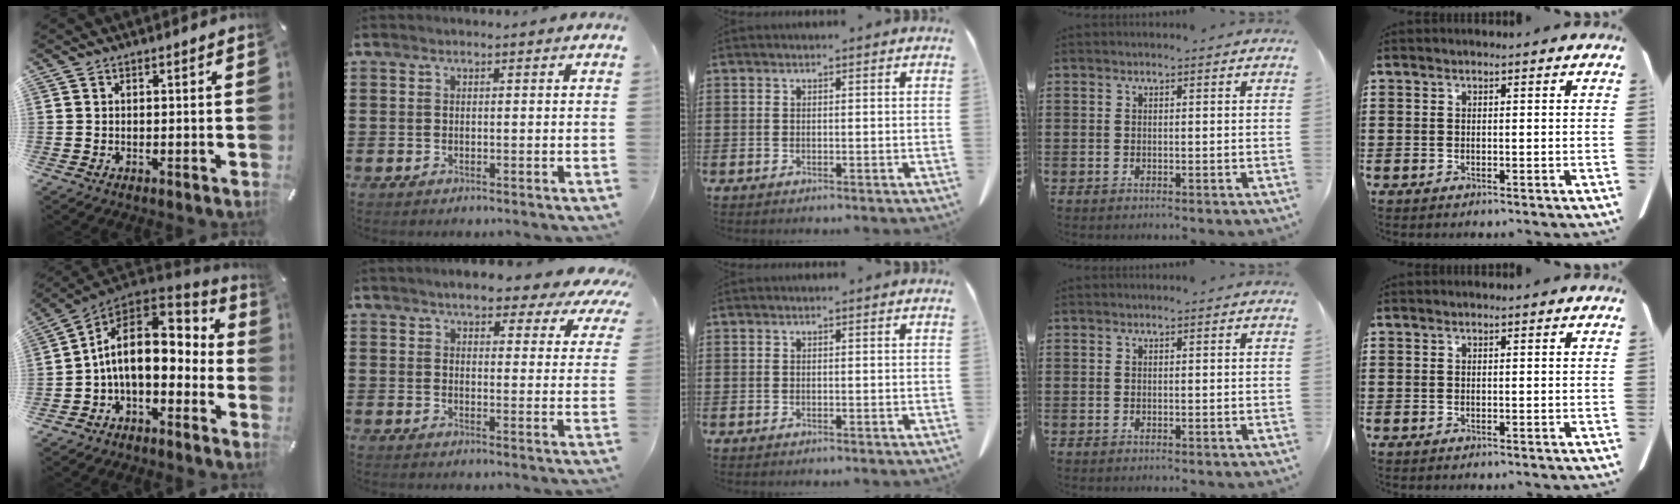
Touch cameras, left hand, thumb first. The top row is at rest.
{"thumb": {"total": 15.7, "force": [1.0, 9.4, 12.5], "torque": [-0.226, -0.006, 0.018]}, "index": {"total": 5.7, "force": [5.1, 1.2, 2.3], "torque": [-0.058, -0.021, 0.088]}}